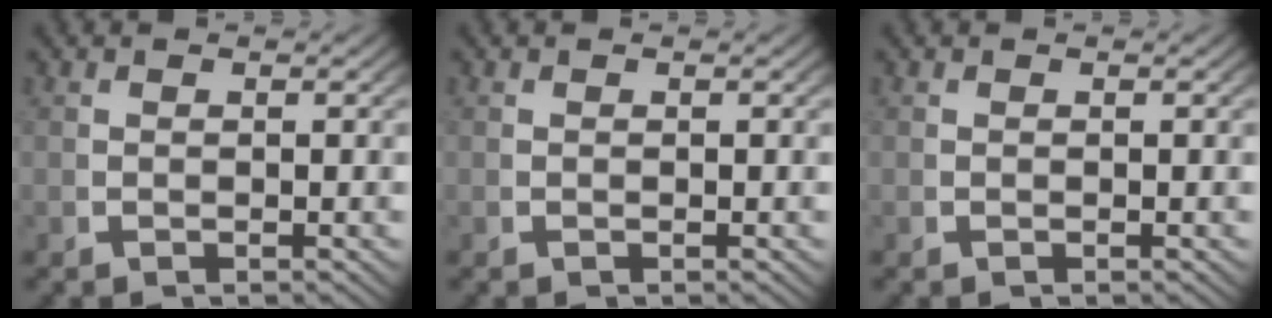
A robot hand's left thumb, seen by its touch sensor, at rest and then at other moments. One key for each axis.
{"total": 0.0}
{"total": 0.0}